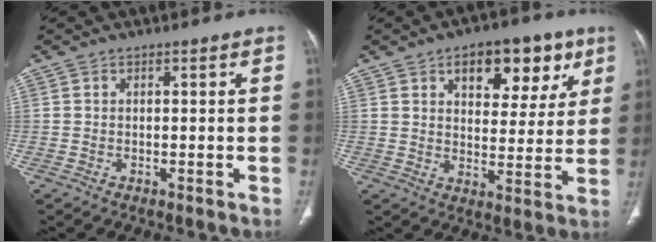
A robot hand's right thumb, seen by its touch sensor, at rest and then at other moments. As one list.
[{"total": 14.2, "force": [7.1, 7.9, 9.4], "torque": [-0.078, -0.021, 0.101]}]